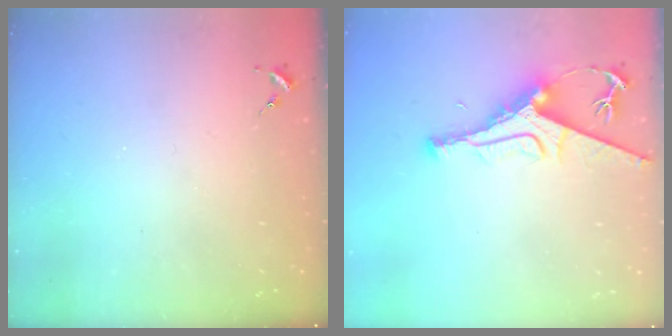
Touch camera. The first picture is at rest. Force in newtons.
{"total": 9.7, "press": 9.7, "slide": 0.7}